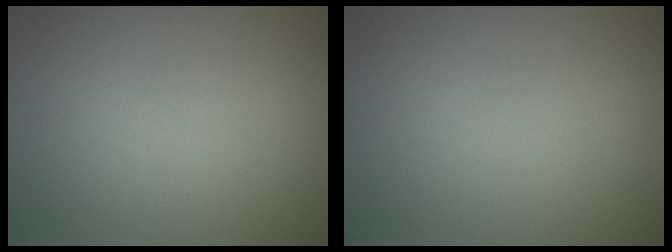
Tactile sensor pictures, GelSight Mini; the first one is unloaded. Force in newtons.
{"total": 0.0}